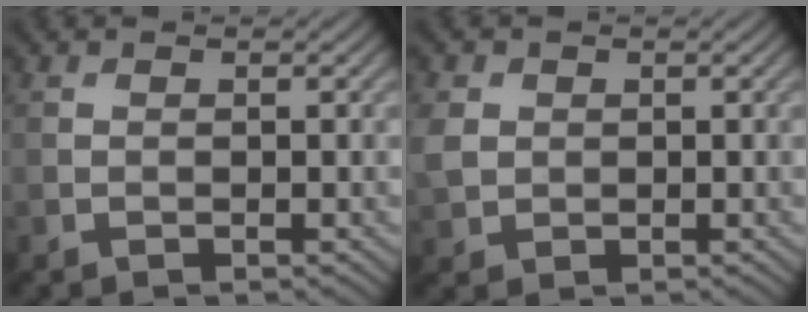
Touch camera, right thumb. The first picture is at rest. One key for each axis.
{"total": 3.5, "fx": 0.5, "fy": 3.0, "fz": 1.7, "tx": -0.057, "ty": 0.002, "tz": 0.009}